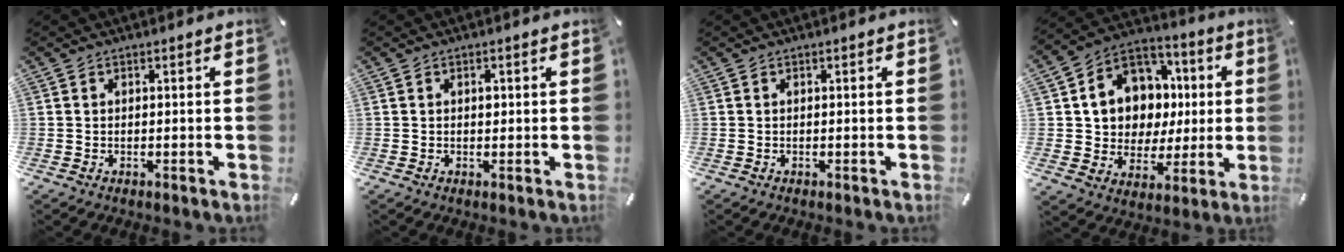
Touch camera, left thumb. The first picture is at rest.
{"total": 1.0, "force": [0.3, 0.7, 0.8], "torque": [-0.009, -0.002, 0.003]}
{"total": 0.0}
{"total": 12.6, "force": [1.9, 11.5, 4.9], "torque": [-0.083, -0.015, 0.048]}